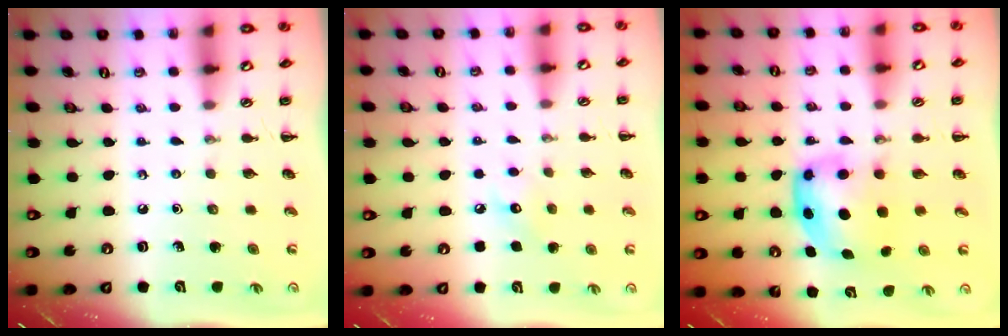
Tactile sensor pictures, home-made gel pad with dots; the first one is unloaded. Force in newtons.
{"total": 5.7, "press": 5.6, "slide": 1.1}
{"total": 5.5, "press": 5.4, "slide": 0.8}